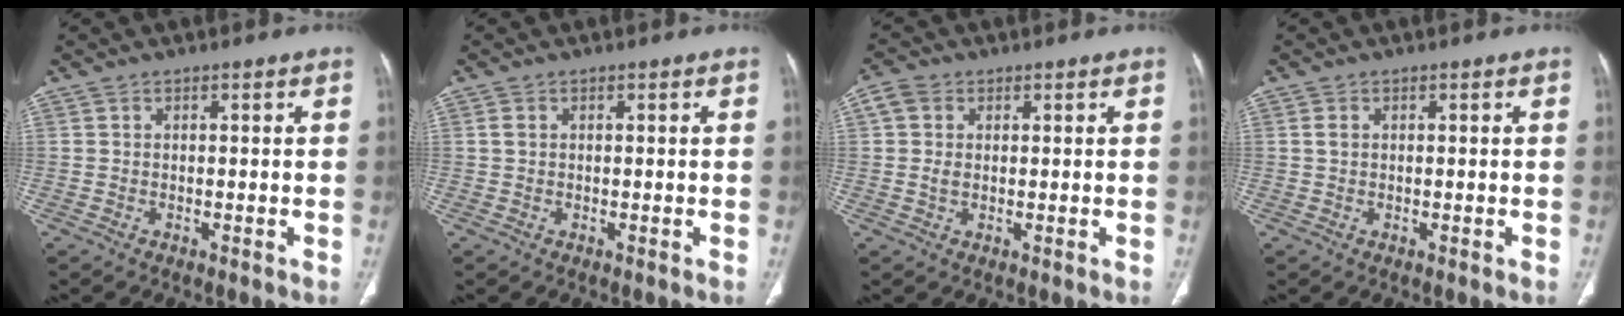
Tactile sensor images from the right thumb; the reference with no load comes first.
{"total": 0.9, "force": [0.2, 0.7, 0.6], "torque": [-0.014, 0.004, 0.006]}
{"total": 3.9, "force": [0.9, 3.0, 2.4], "torque": [-0.049, 0.006, 0.014]}
{"total": 1.1, "force": [0.2, 0.8, 0.8], "torque": [-0.015, 0.002, 0.007]}